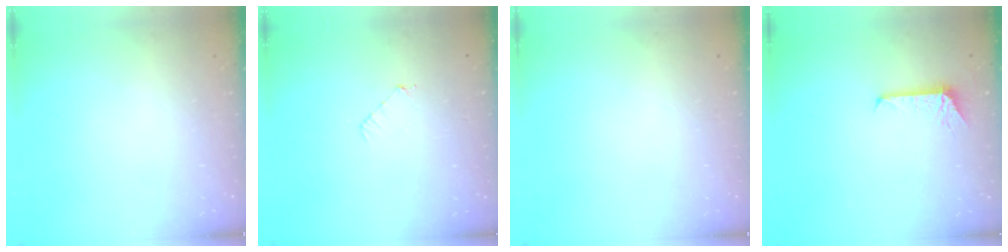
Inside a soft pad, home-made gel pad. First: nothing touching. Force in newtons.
{"total": 3.4, "press": 3.4, "slide": 0.3}
{"total": 0.0}
{"total": 5.9, "press": 5.9, "slide": 0.6}